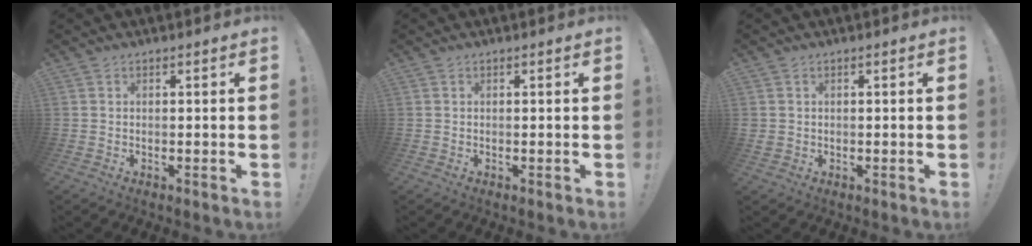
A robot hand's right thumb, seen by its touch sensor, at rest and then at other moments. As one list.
[{"total": 0.0}, {"total": 1.4, "force": [0.4, 1.3, 0.3], "torque": [-0.006, 0.001, 0.008]}]